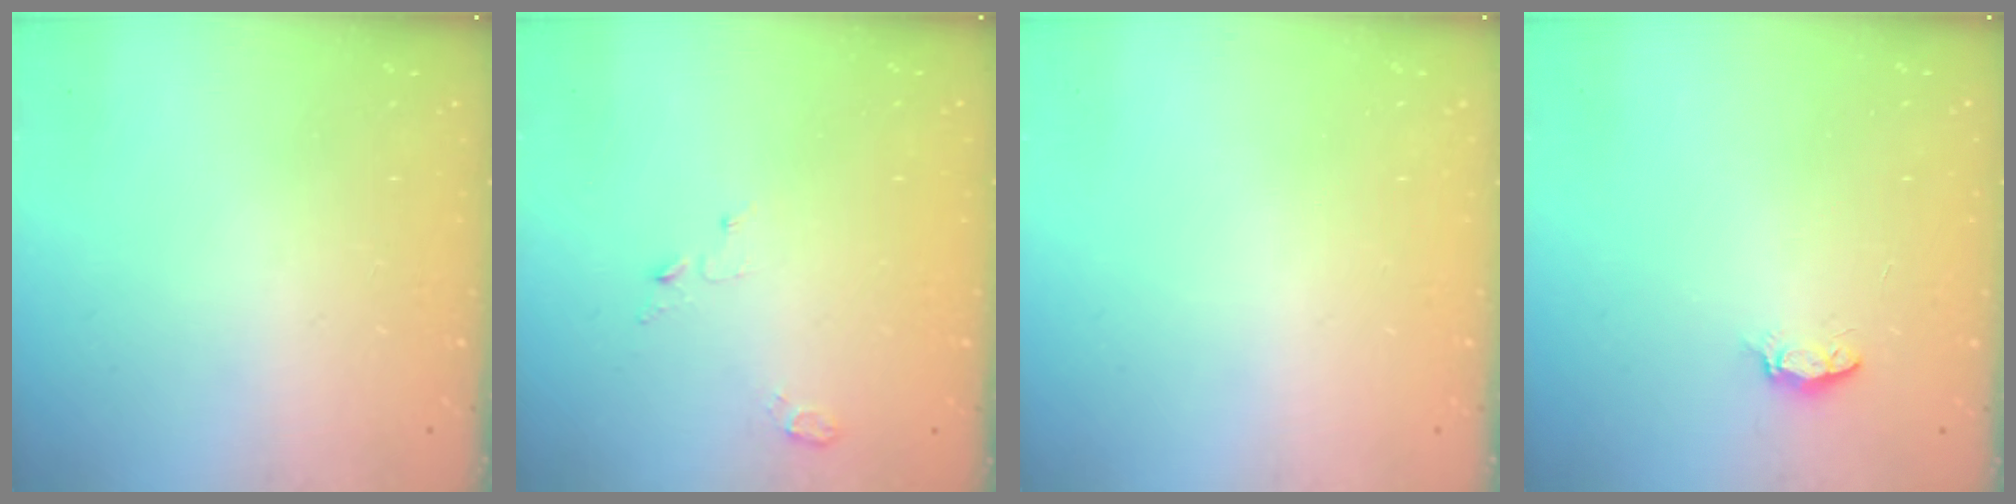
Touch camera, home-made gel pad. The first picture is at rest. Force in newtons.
{"total": 3.8, "press": 3.8, "slide": 0.4}
{"total": 0.0}
{"total": 3.1, "press": 3.1, "slide": 0.4}